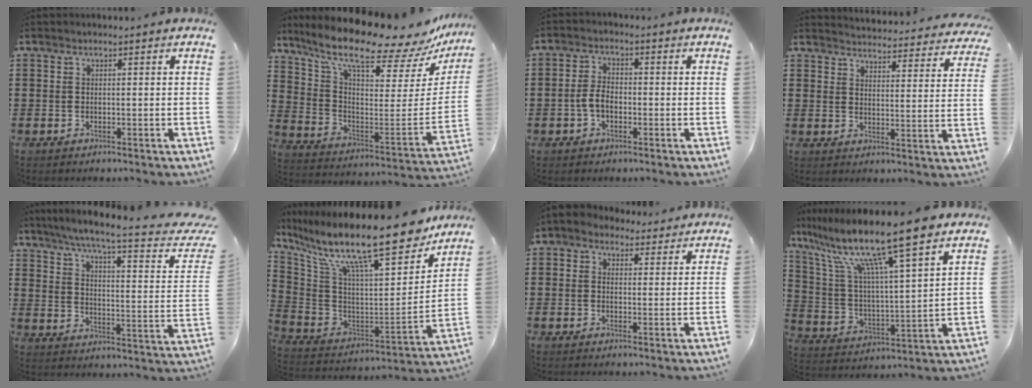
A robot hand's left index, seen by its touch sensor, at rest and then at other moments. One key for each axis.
{"total": 12.2, "fx": 9.7, "fy": 2.0, "fz": 7.3, "tx": -0.164, "ty": -0.078, "tz": 0.160}
{"total": 3.6, "fx": -1.0, "fy": 2.1, "fz": 2.9, "tx": -0.074, "ty": -0.002, "tz": -0.024}
{"total": 3.9, "fx": 3.9, "fy": -0.2, "fz": 0.3, "tx": -0.018, "ty": -0.034, "tz": 0.063}
{"total": 7.5, "fx": 5.4, "fy": -0.2, "fz": 5.2, "tx": -0.111, "ty": -0.041, "tz": 0.082}
{"total": 17.6, "fx": 13.0, "fy": 2.7, "fz": 11.6, "tx": -0.232, "ty": -0.088, "tz": 0.214}
{"total": 2.3, "fx": 1.5, "fy": 1.6, "fz": 0.6, "tx": -0.021, "ty": 0.006, "tz": 0.027}
{"total": 13.5, "fx": 10.5, "fy": 0.2, "fz": 8.5, "tx": -0.202, "ty": -0.061, "tz": 0.174}